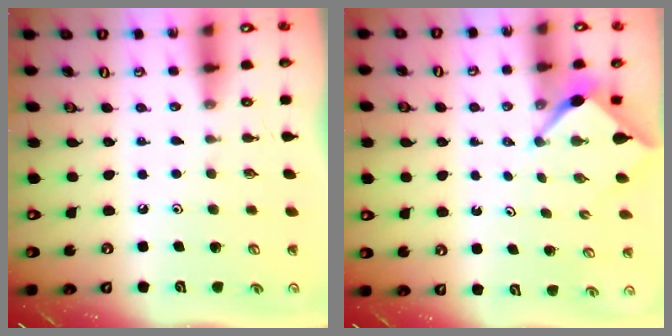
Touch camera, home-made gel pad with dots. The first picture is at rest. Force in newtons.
{"total": 2.5, "press": 2.5, "slide": 0.3}